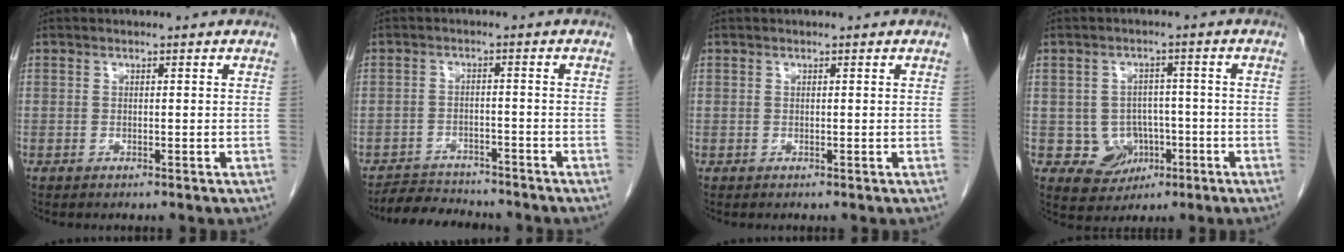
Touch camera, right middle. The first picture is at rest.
{"total": 6.3, "force": [-6.1, 1.7, 0.6], "torque": [-0.007, -0.003, -0.097]}
{"total": 0.0}
{"total": 5.9, "force": [-2.0, 5.3, 1.7], "torque": [-0.021, 0.009, -0.018]}